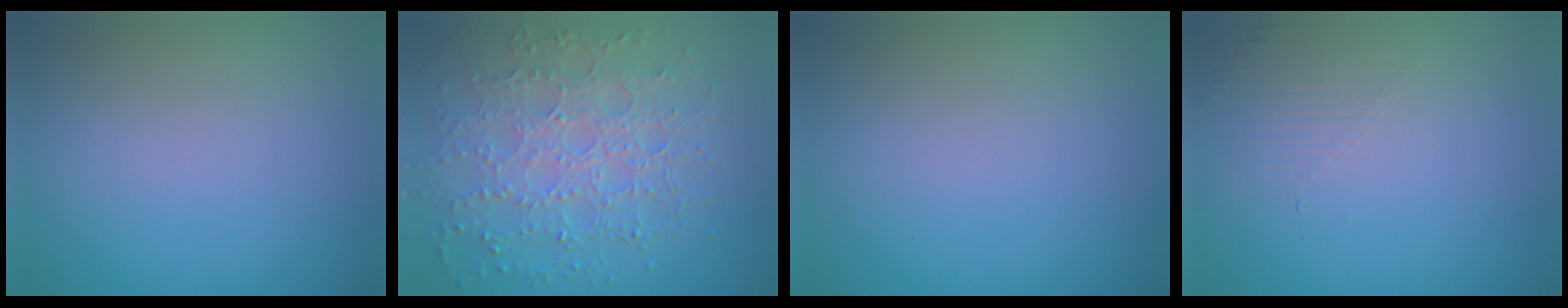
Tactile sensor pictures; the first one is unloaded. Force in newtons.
{"total": 8.0, "press": 5.6, "slide": 5.7}
{"total": 0.0}
{"total": 1.4, "press": 0.2, "slide": 1.4}